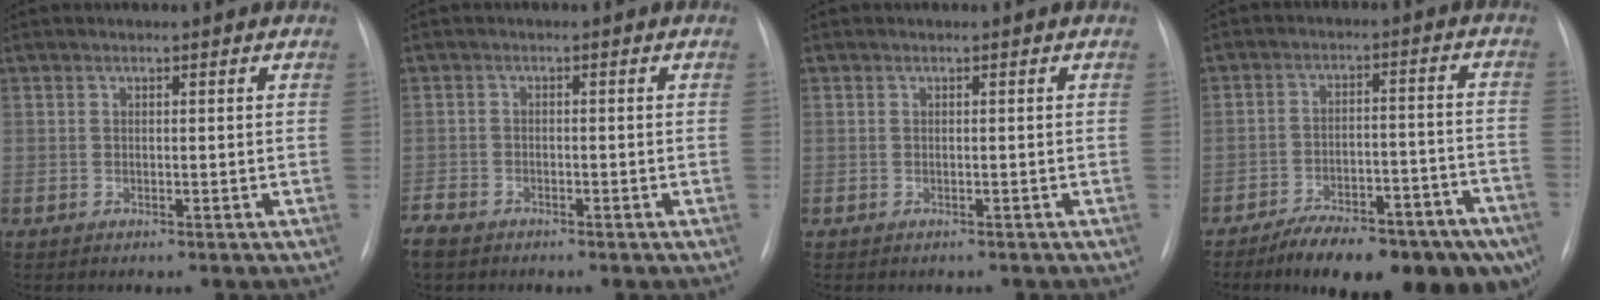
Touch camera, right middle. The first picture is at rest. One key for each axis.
{"total": 4.2, "fx": -3.5, "fy": 1.9, "fz": 1.4, "tx": -0.031, "ty": -0.007, "tz": -0.066}
{"total": 0.7, "fx": -0.6, "fy": 0.4, "fz": 0.2, "tx": -0.006, "ty": 0.001, "tz": -0.008}
{"total": 18.2, "fx": -13.2, "fy": 5.2, "fz": 11.4, "tx": -0.108, "ty": 0.027, "tz": -0.191}